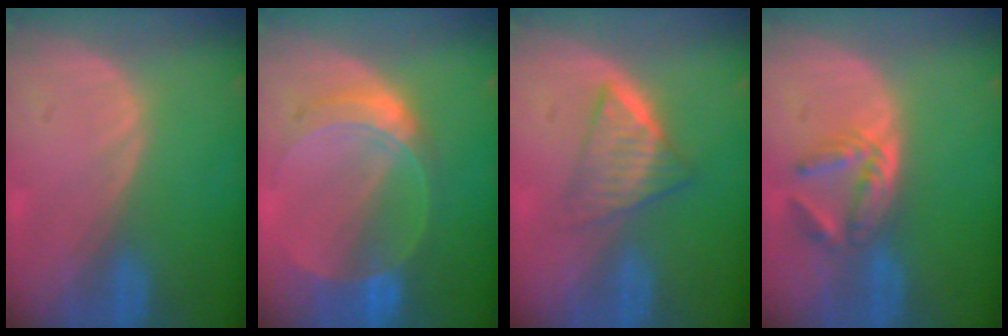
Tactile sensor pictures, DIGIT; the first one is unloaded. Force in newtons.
{"total": 7.3, "press": 6.5, "slide": 3.4}
{"total": 6.3, "press": 5.4, "slide": 3.3}
{"total": 5.8, "press": 5.0, "slide": 2.9}